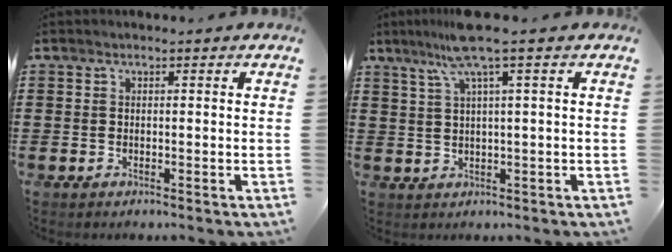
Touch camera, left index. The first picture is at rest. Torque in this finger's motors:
{"motor_torque": [1.09, -1.05, 0.60, 0.18]}